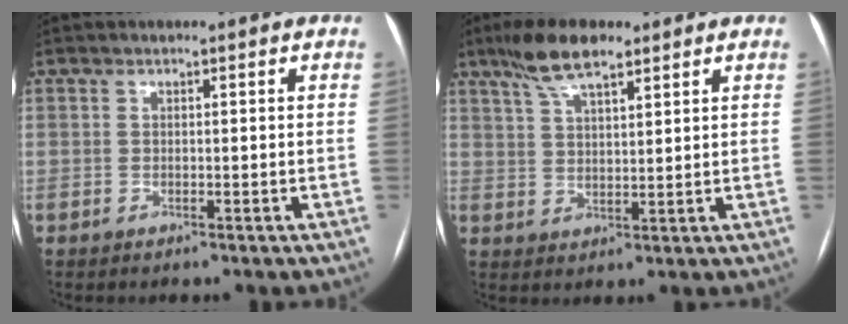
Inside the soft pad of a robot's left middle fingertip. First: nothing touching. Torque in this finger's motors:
{"motor_torque": [0.67, -0.70, 0.11, 0.02]}